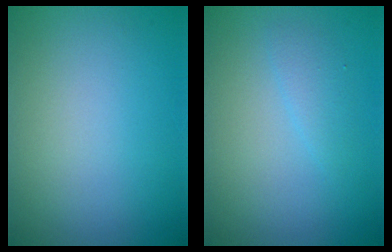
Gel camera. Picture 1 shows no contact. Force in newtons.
{"total": 1.2, "press": 1.2, "slide": 0.1}